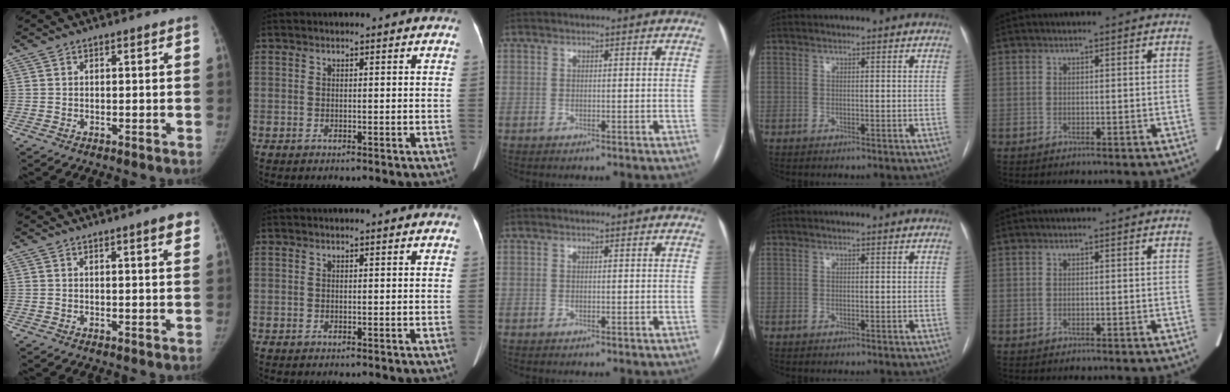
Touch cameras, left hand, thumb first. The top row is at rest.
{"thumb": {"total": 4.0, "force": [2.4, 0.4, 3.2], "torque": [-0.035, -0.009, 0.028]}}